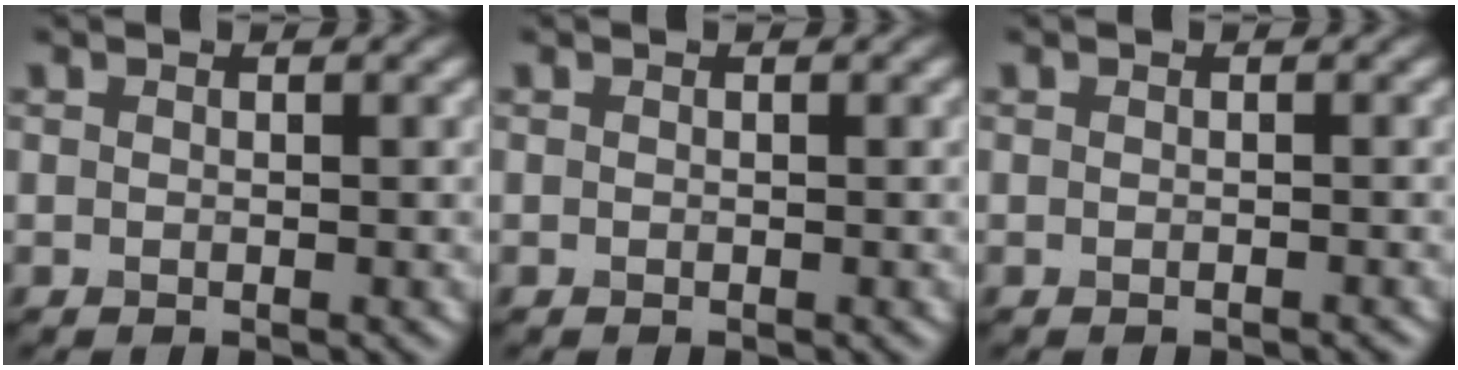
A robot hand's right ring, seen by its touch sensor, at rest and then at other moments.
{"total": 0.0}
{"total": 0.5, "force": [-0.4, 0.1, 0.3], "torque": [-0.002, 0.001, -0.006]}